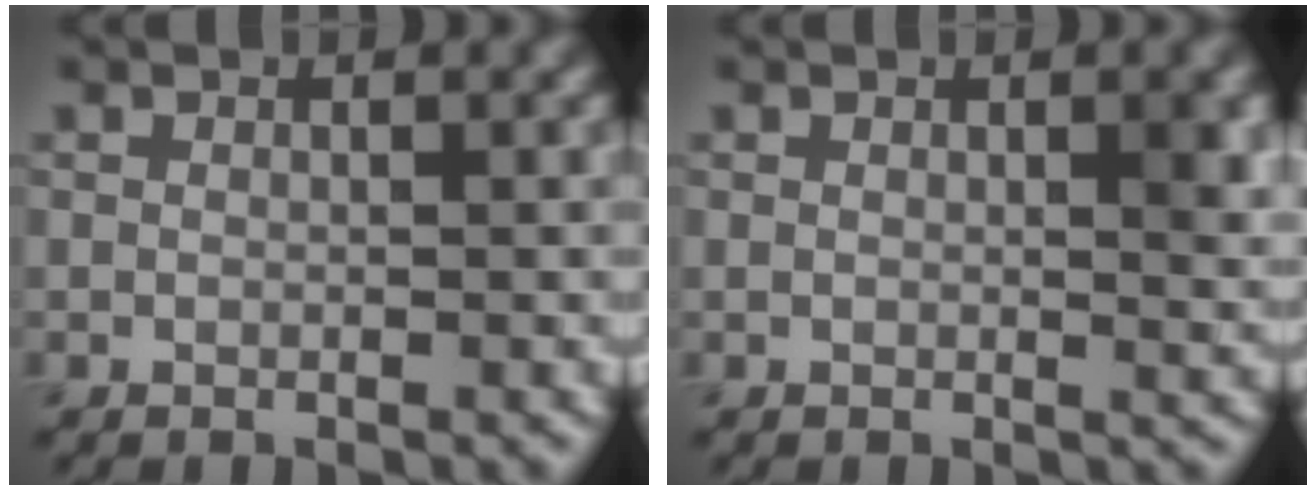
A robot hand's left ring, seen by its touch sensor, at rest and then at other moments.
{"total": 2.3, "force": [0.6, 0.6, 2.2], "torque": [-0.024, -0.001, 0.008]}